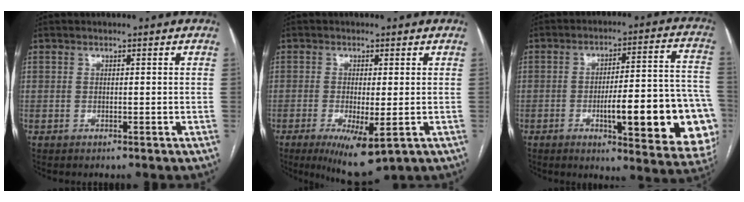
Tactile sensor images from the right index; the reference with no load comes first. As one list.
[{"total": 8.1, "force": [-3.3, 1.9, 7.1], "torque": [-0.113, -0.021, -0.044]}, {"total": 21.5, "force": [-5.7, 4.2, 20.3], "torque": [-0.185, 0.021, -0.060]}]